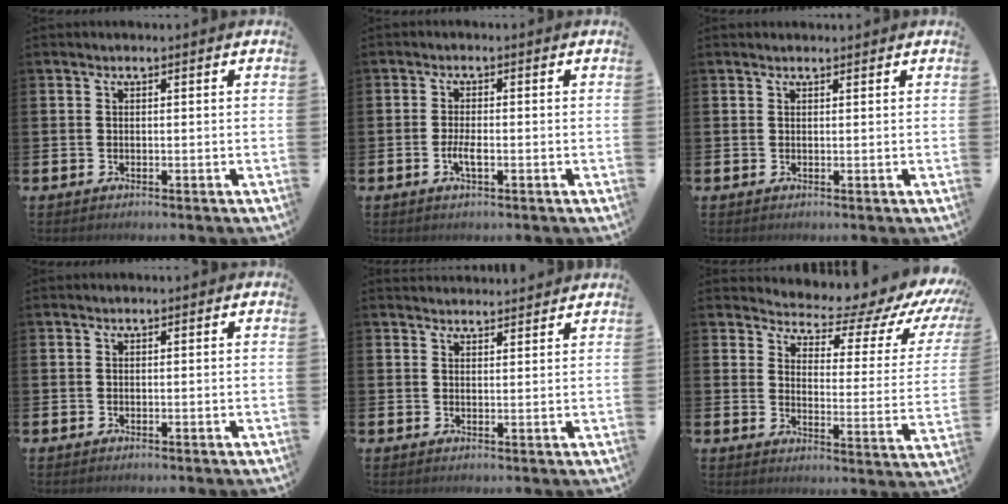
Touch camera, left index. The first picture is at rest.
{"total": 2.3, "force": [-0.7, 0.7, 2.1], "torque": [-0.041, 0.002, -0.011]}
{"total": 0.5, "force": [0.5, 0.1, 0.0], "torque": [0.009, -0.003, 0.008]}
{"total": 0.0}
{"total": 2.5, "force": [2.4, 0.4, -0.1], "torque": [0.006, -0.016, 0.042]}
{"total": 5.5, "force": [4.9, 1.7, 1.6], "torque": [-0.040, -0.050, 0.074]}